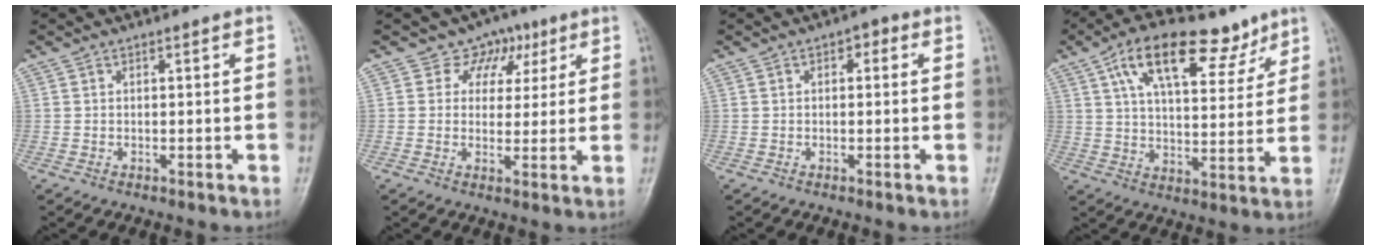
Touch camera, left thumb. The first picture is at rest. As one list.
[{"total": 5.9, "force": [2.9, 5.1, 0.9], "torque": [0.028, -0.004, 0.040]}, {"total": 2.4, "force": [0.7, 1.4, 1.8], "torque": [-0.009, 0.006, 0.001]}, {"total": 16.7, "force": [9.4, 7.8, 11.3], "torque": [-0.144, -0.023, 0.155]}]